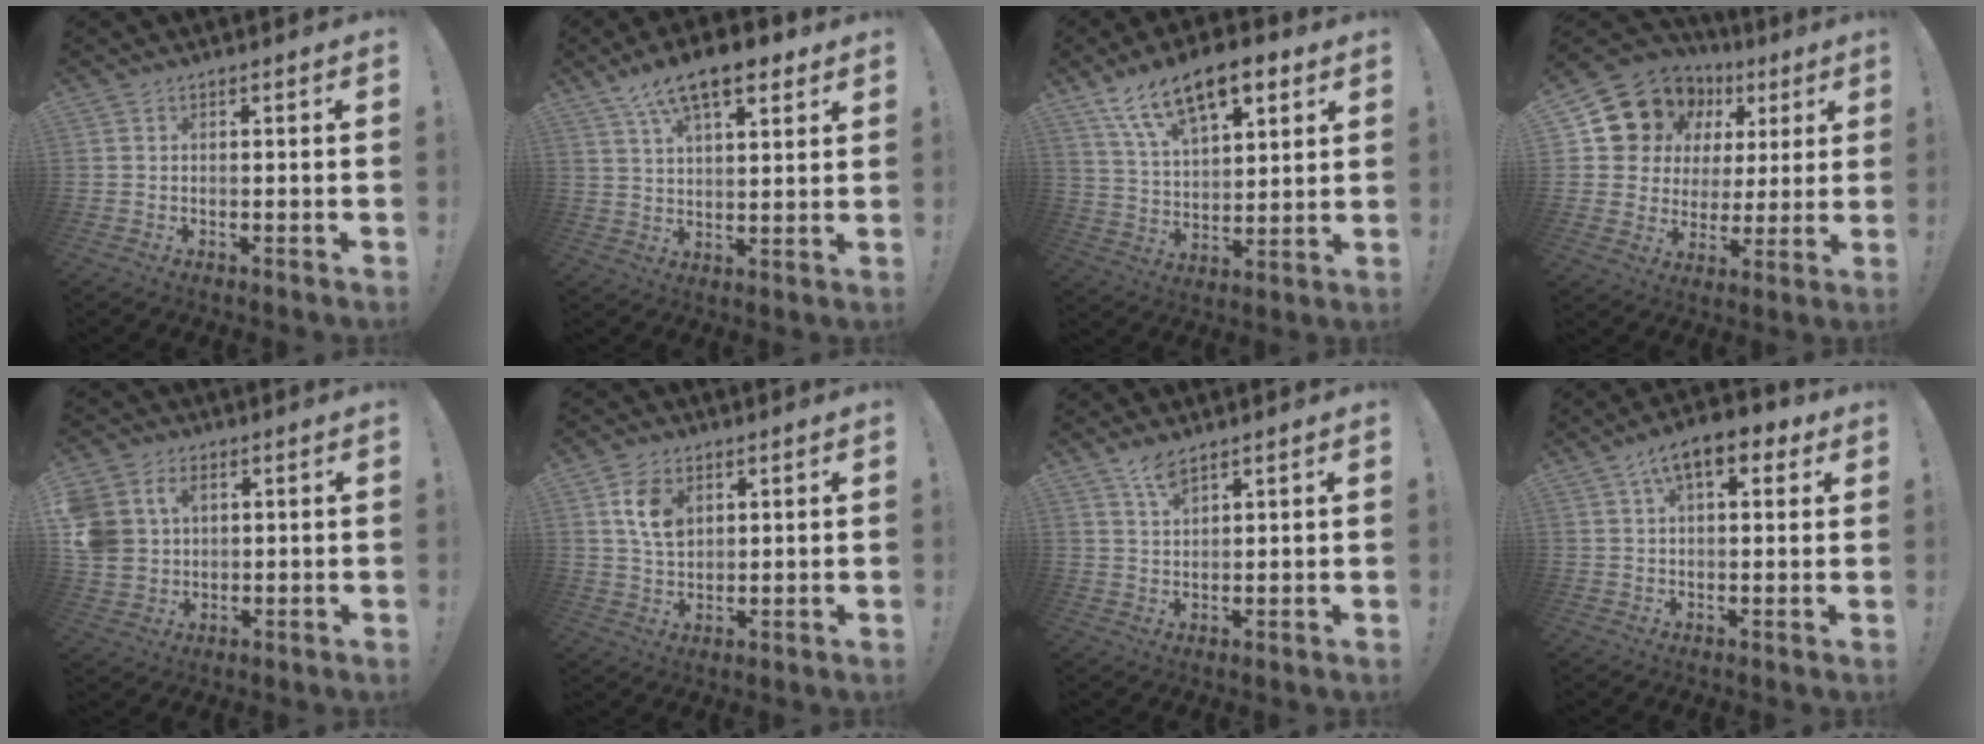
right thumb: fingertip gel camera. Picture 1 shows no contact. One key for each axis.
{"total": 13.0, "fx": 8.0, "fy": 5.4, "fz": 8.8, "tx": -0.143, "ty": -0.030, "tz": 0.141}
{"total": 17.0, "fx": 10.4, "fy": 8.1, "fz": 10.6, "tx": -0.180, "ty": -0.053, "tz": 0.186}
{"total": 14.2, "fx": 8.7, "fy": 10.4, "fz": 4.1, "tx": -0.079, "ty": -0.056, "tz": 0.181}
{"total": 9.0, "fx": 2.9, "fy": 7.4, "fz": 4.1, "tx": -0.095, "ty": -0.010, "tz": 0.059}
{"total": 9.3, "fx": 3.6, "fy": 6.4, "fz": 5.8, "tx": -0.092, "ty": -0.001, "tz": 0.071}
{"total": 4.7, "fx": 3.8, "fy": 1.3, "fz": 2.5, "tx": -0.043, "ty": -0.019, "tz": 0.065}
{"total": 10.1, "fx": 4.9, "fy": 4.6, "fz": 7.6, "tx": -0.112, "ty": -0.009, "tz": 0.083}